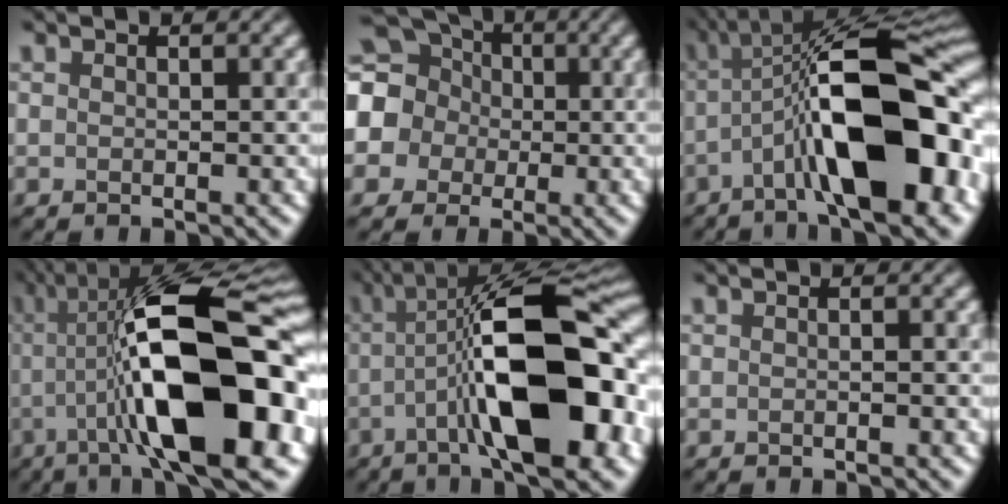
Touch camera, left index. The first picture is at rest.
{"total": 14.3, "force": [0.9, 13.2, 5.4], "torque": [-0.149, 0.011, -0.024]}
{"total": 14.1, "force": [-3.2, 4.5, 13.0], "torque": [-0.200, 0.014, -0.060]}
{"total": 17.2, "force": [-1.8, 5.6, 16.2], "torque": [-0.242, 0.027, -0.033]}
{"total": 15.3, "force": [-2.2, 5.3, 14.2], "torque": [-0.199, 0.017, -0.045]}
{"total": 0.8, "force": [-0.1, 0.2, 0.7], "torque": [-0.009, -0.004, -0.008]}